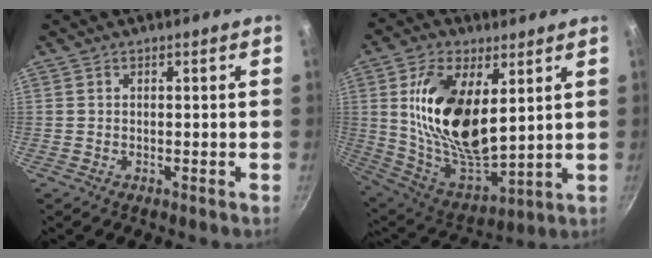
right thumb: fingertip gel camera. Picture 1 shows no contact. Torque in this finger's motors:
{"motor_torque": [1.82, 2.74, 1.93, 0.22, 0.53]}